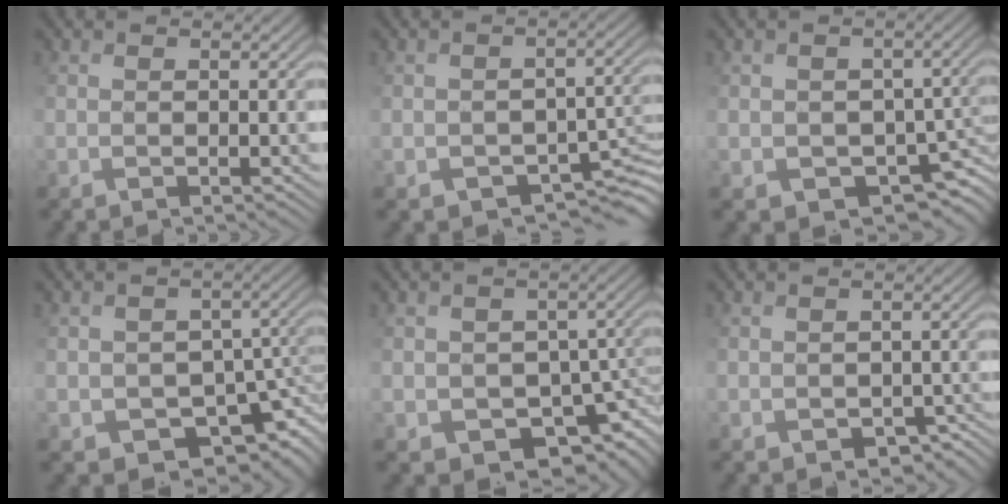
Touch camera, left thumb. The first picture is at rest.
{"total": 6.4, "force": [-3.3, 4.4, 3.2], "torque": [-0.040, -0.025, -0.038]}
{"total": 5.7, "force": [-1.1, 4.8, 2.9], "torque": [-0.052, -0.027, -0.015]}
{"total": 9.2, "force": [-3.8, 7.0, 4.7], "torque": [-0.067, -0.022, -0.043]}
{"total": 8.1, "force": [-3.1, 6.3, 4.1], "torque": [-0.061, -0.018, -0.038]}
{"total": 5.1, "force": [-3.2, 3.7, 1.5], "torque": [-0.013, -0.014, -0.033]}